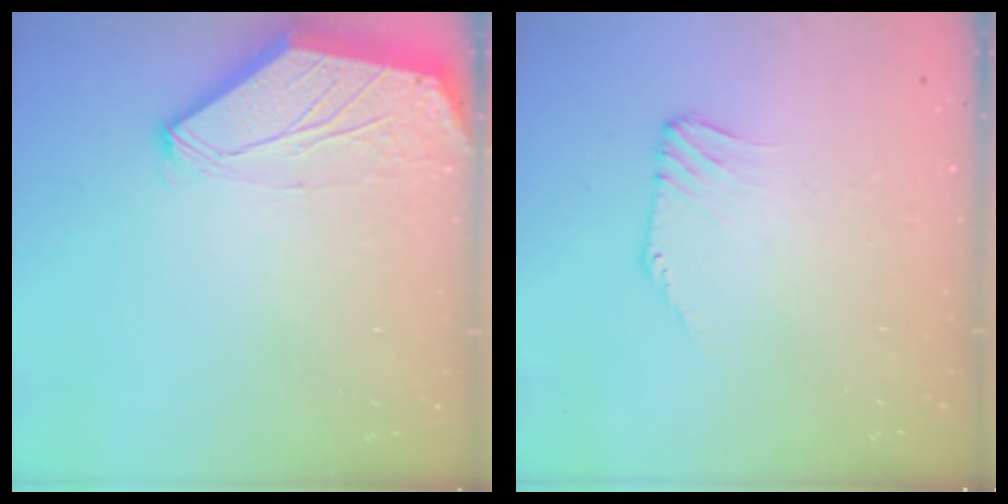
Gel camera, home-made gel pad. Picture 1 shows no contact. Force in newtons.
{"total": 1.3, "press": 1.2, "slide": 0.2}